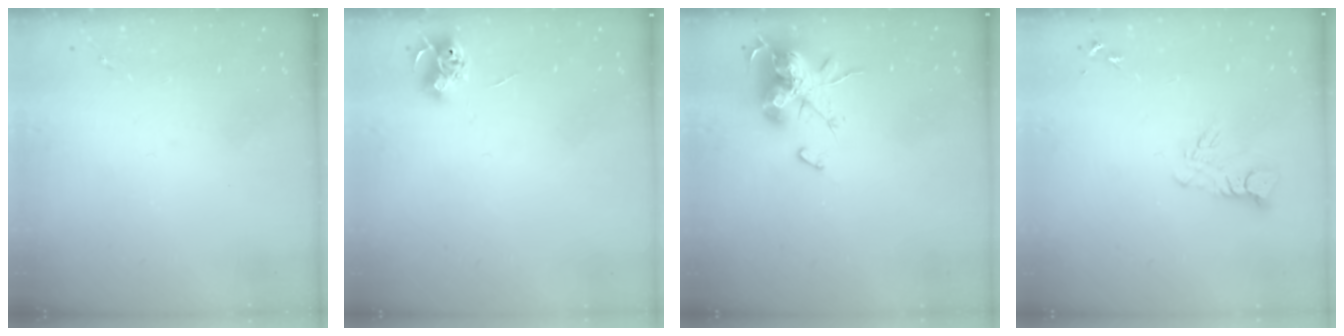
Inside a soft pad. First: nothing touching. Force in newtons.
{"total": 6.5, "press": 6.5, "slide": 0.8}
{"total": 16.7, "press": 16.7, "slide": 0.1}
{"total": 6.1, "press": 6.0, "slide": 0.6}